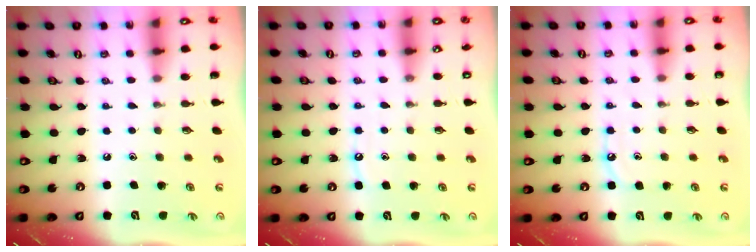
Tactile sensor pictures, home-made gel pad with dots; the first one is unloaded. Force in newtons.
{"total": 4.3, "press": 4.3, "slide": 0.4}
{"total": 5.8, "press": 5.8, "slide": 0.6}